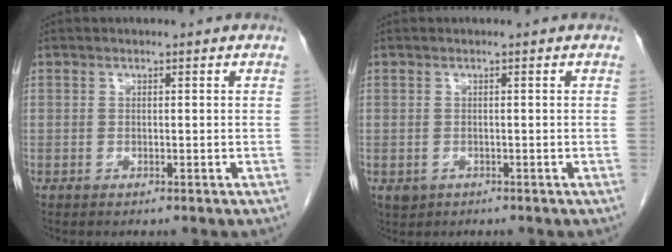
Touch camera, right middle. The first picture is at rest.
{"total": 1.8, "force": [-0.7, 1.6, 0.5], "torque": [-0.009, 0.002, -0.001]}